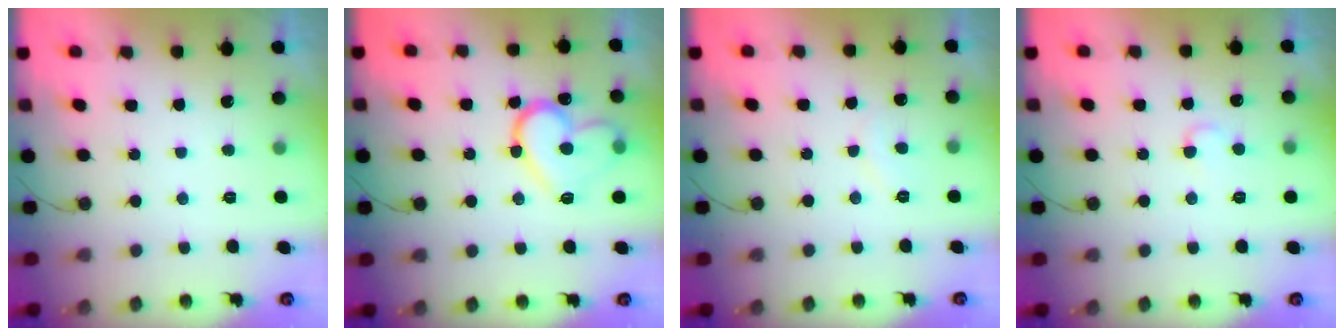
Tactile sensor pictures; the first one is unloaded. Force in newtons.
{"total": 15.4, "press": 15.3, "slide": 1.7}
{"total": 5.9, "press": 5.9, "slide": 0.5}
{"total": 4.0, "press": 3.9, "slide": 0.4}